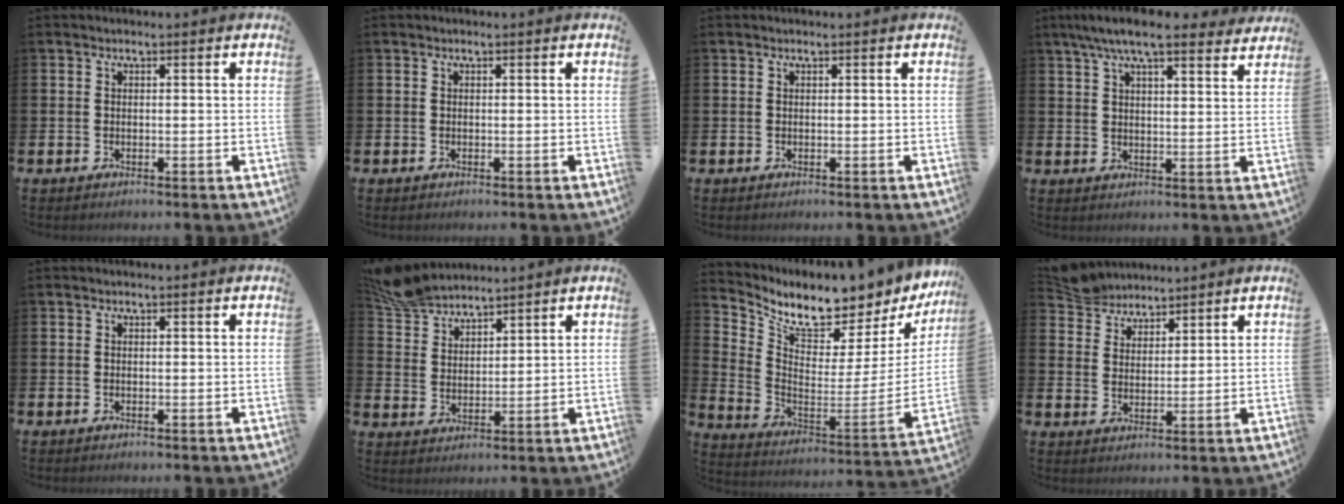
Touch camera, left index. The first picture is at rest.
{"total": 0.0}
{"total": 0.0}
{"total": 7.6, "force": [6.7, 1.3, 3.3], "torque": [-0.067, -0.023, 0.118]}
{"total": 0.0}
{"total": 6.1, "force": [5.9, 1.1, 0.7], "torque": [-0.034, -0.028, 0.111]}
{"total": 7.3, "force": [6.6, 1.9, 2.4], "torque": [-0.073, -0.072, 0.106]}
{"total": 5.2, "force": [5.0, 1.3, -0.1], "torque": [-0.018, -0.021, 0.093]}